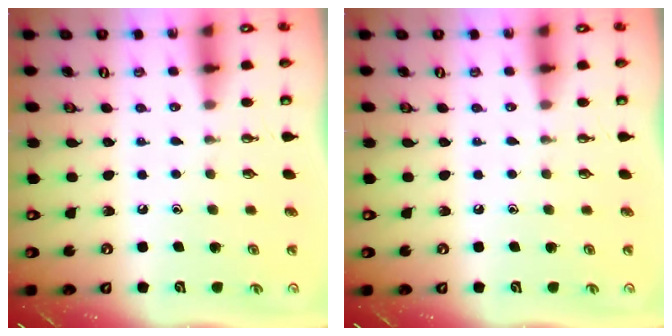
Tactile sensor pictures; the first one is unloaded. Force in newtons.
{"total": 0.0}